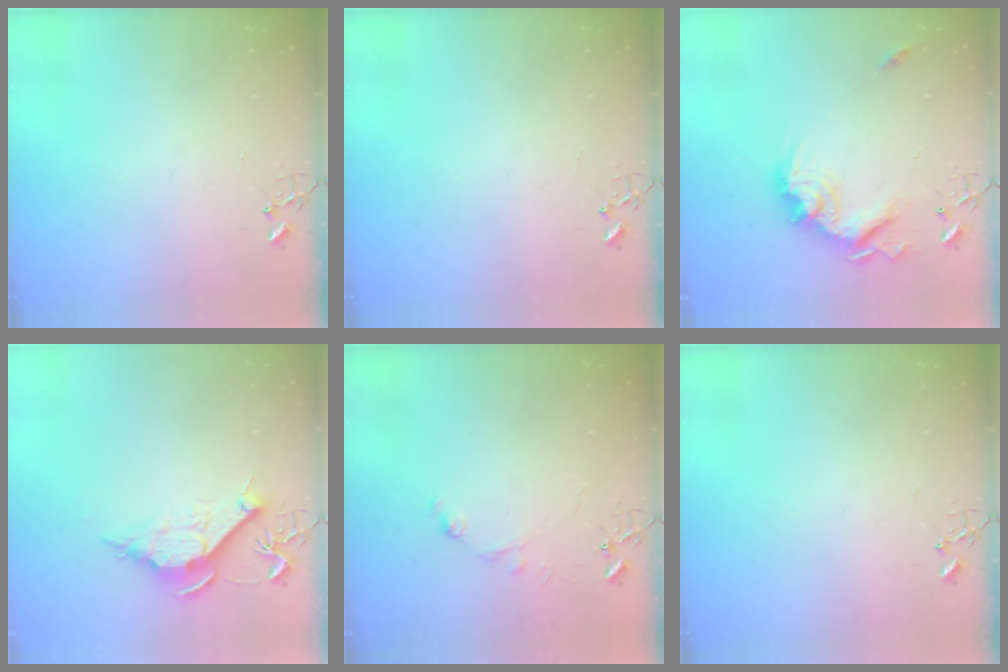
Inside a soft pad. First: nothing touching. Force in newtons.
{"total": 0.0}
{"total": 17.8, "press": 17.7, "slide": 2.1}
{"total": 10.2, "press": 10.2, "slide": 1.0}
{"total": 7.3, "press": 7.3, "slide": 0.8}
{"total": 0.0}